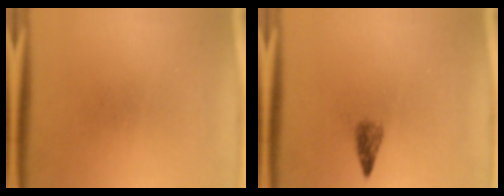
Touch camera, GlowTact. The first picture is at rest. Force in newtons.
{"total": 1.8}